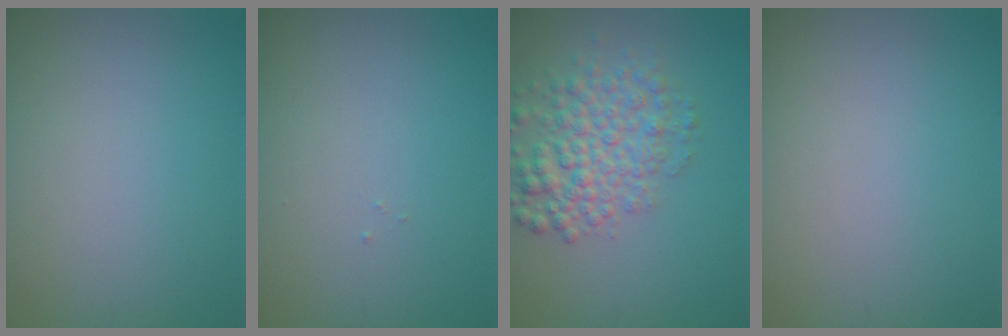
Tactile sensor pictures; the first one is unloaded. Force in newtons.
{"total": 0.0}
{"total": 5.0, "press": 5.0, "slide": 0.1}
{"total": 0.0}